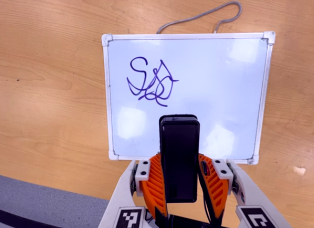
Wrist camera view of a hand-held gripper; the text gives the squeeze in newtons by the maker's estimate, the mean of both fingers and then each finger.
{"total": 5.2, "left": 3.8, "right": 6.5}